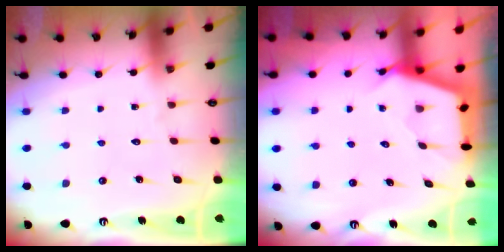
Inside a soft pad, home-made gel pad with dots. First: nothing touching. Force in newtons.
{"total": 2.6, "press": 2.6, "slide": 0.3}